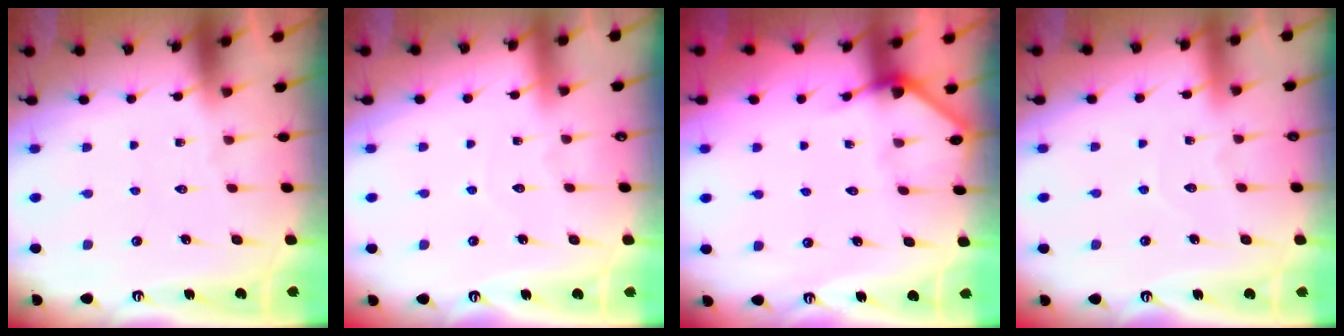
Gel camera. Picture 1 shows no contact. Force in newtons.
{"total": 3.0, "press": 2.9, "slide": 0.3}
{"total": 3.4, "press": 3.4, "slide": 0.3}
{"total": 4.8, "press": 4.8, "slide": 0.5}